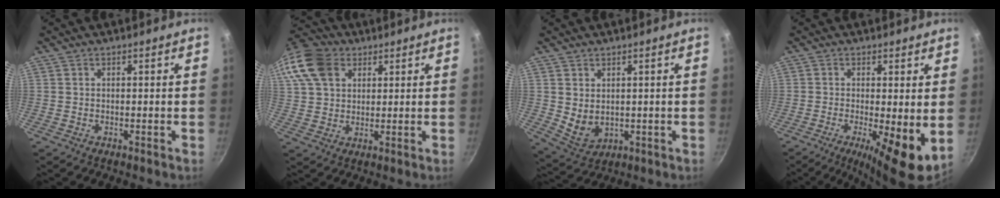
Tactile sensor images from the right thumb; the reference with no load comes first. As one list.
[{"total": 15.5, "force": [6.4, 11.4, 8.4], "torque": [-0.179, 0.019, 0.111]}, {"total": 5.7, "force": [1.1, 4.1, 3.7], "torque": [-0.056, -0.020, 0.037]}, {"total": 9.0, "force": [-1.2, 2.2, 8.7], "torque": [-0.133, -0.012, -0.016]}]